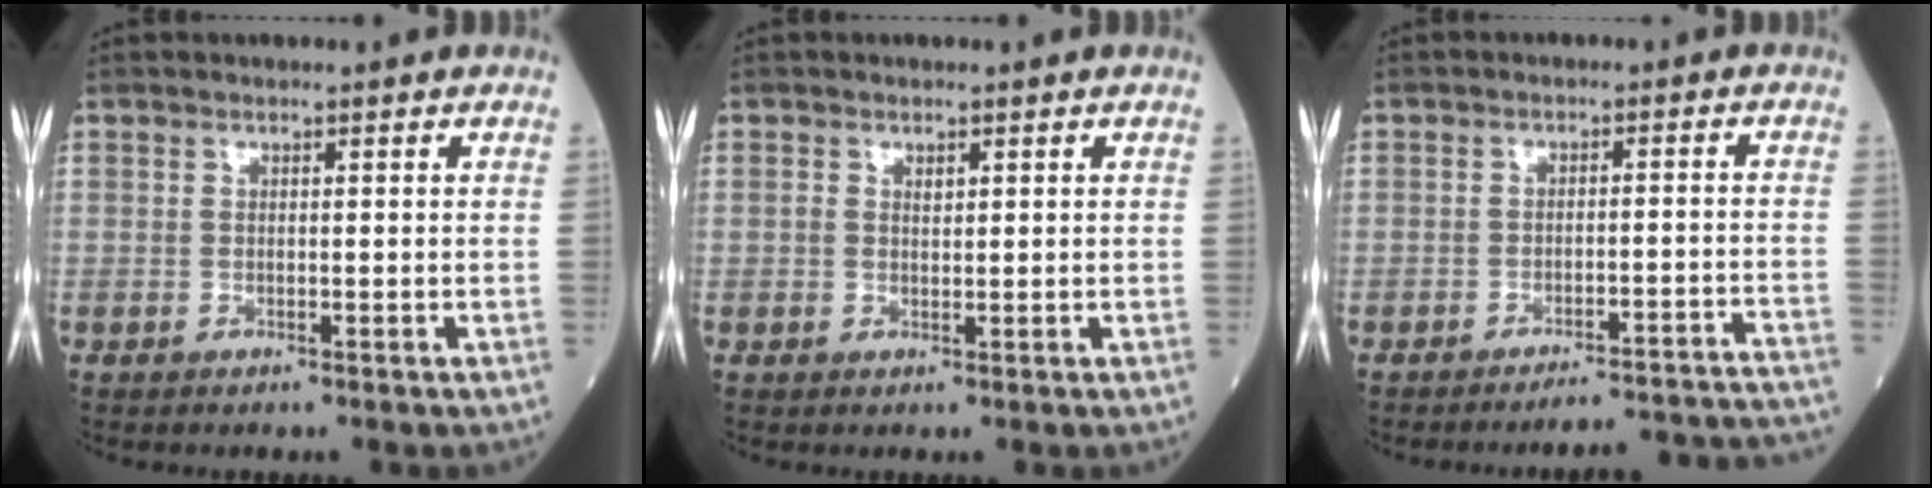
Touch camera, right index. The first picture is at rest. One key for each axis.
{"total": 0.7, "fx": 0.3, "fy": 0.4, "fz": 0.5, "tx": -0.015, "ty": 0.005, "tz": 0.009}
{"total": 13.9, "fx": -13.8, "fy": -0.4, "fz": 1.8, "tx": 0.008, "ty": 0.014, "tz": -0.159}